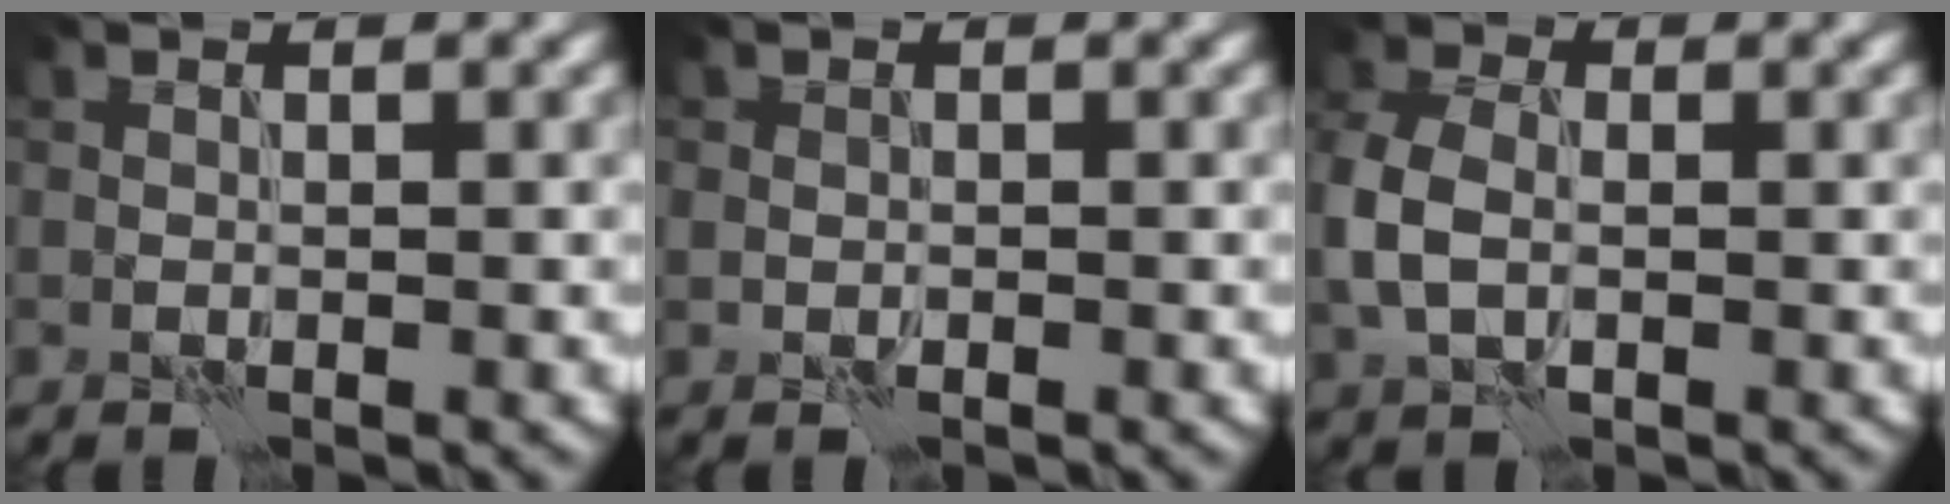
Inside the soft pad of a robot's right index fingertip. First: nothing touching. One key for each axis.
{"total": 0.8, "fx": -0.1, "fy": 0.6, "fz": 0.4, "tx": -0.006, "ty": 0.000, "tz": -0.004}
{"total": 4.4, "fx": -0.4, "fy": 3.1, "fz": 3.1, "tx": -0.086, "ty": 0.002, "tz": -0.013}